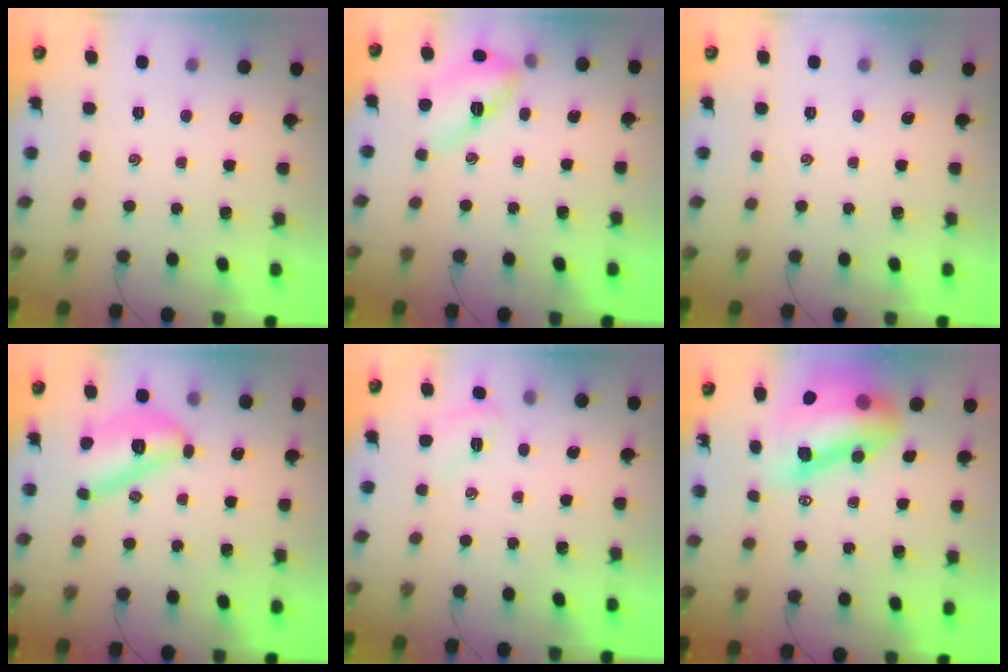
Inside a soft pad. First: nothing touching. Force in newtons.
{"total": 11.2, "press": 11.1, "slide": 1.2}
{"total": 0.0}
{"total": 12.0, "press": 11.9, "slide": 0.8}
{"total": 3.9, "press": 3.7, "slide": 1.1}
{"total": 16.6, "press": 16.0, "slide": 4.6}